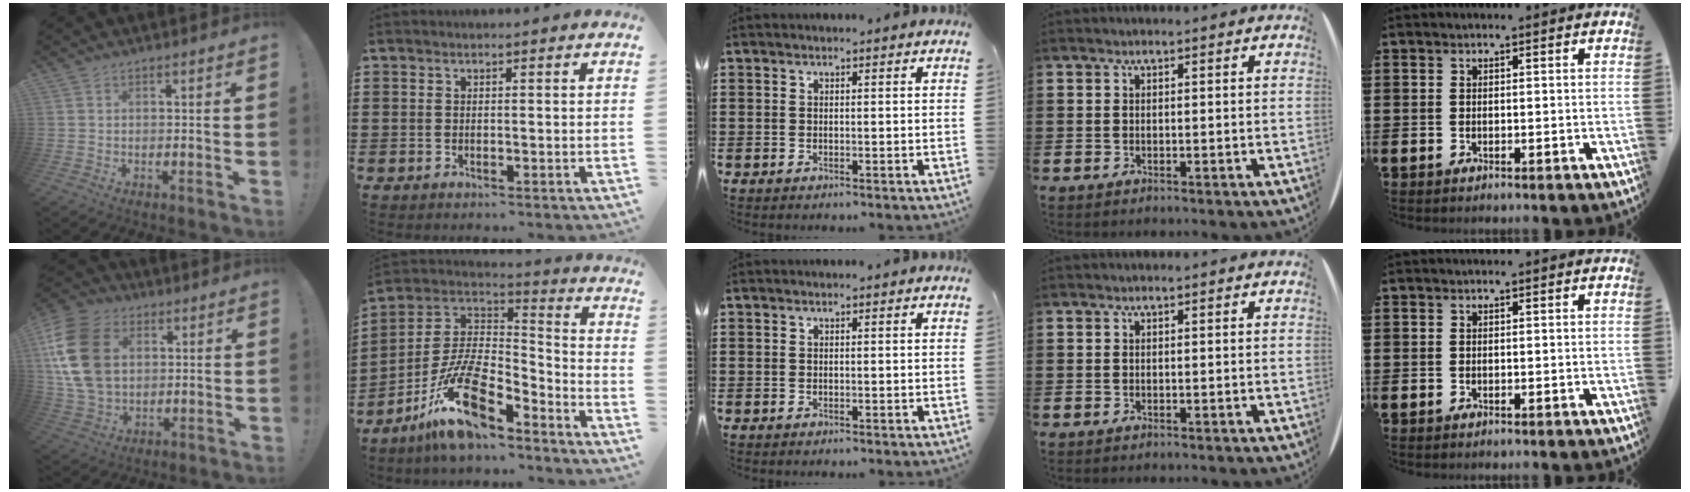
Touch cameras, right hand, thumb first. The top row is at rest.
{"thumb": {"total": 20.8, "force": [4.2, 15.3, 13.4], "torque": [-0.251, 0.003, 0.087]}, "index": {"total": 14.4, "force": [-8.8, 5.0, 10.2], "torque": [-0.214, 0.023, -0.163]}}